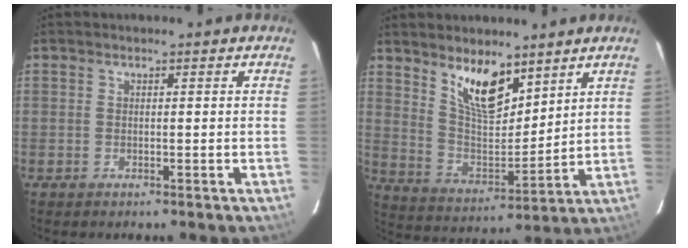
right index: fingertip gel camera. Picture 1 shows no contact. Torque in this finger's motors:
{"motor_torque": [0.80, 0.80, 0.24, 0.11]}